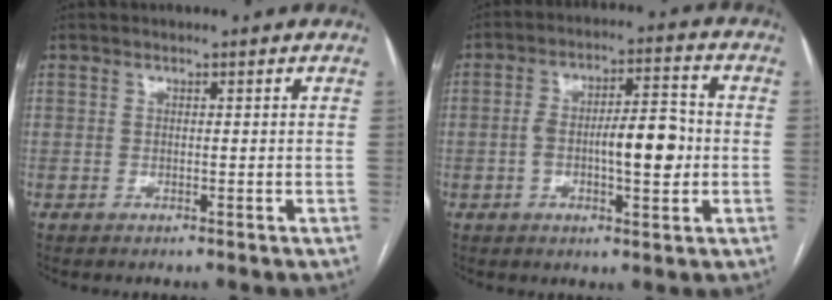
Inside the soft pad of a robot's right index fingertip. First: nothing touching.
{"total": 9.6, "force": [-1.1, 2.7, 9.2], "torque": [-0.155, 0.018, -0.016]}